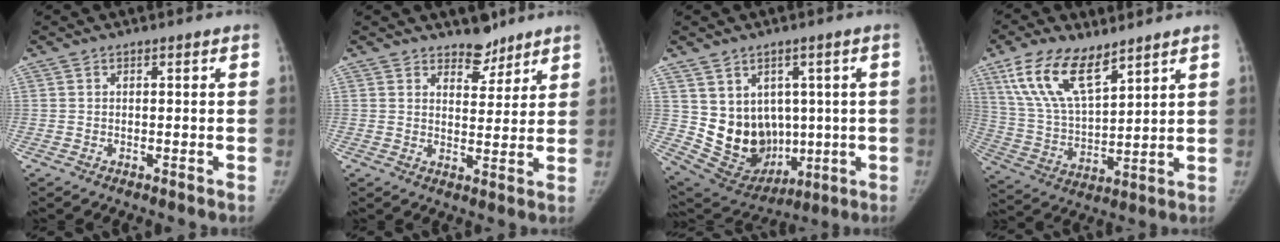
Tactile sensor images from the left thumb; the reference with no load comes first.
{"total": 5.2, "force": [4.3, 2.7, 1.2], "torque": [0.015, -0.033, 0.067]}
{"total": 13.8, "force": [1.2, 11.4, 7.6], "torque": [-0.086, -0.006, 0.064]}
{"total": 15.0, "force": [9.3, 6.2, 9.9], "torque": [-0.174, -0.035, 0.188]}